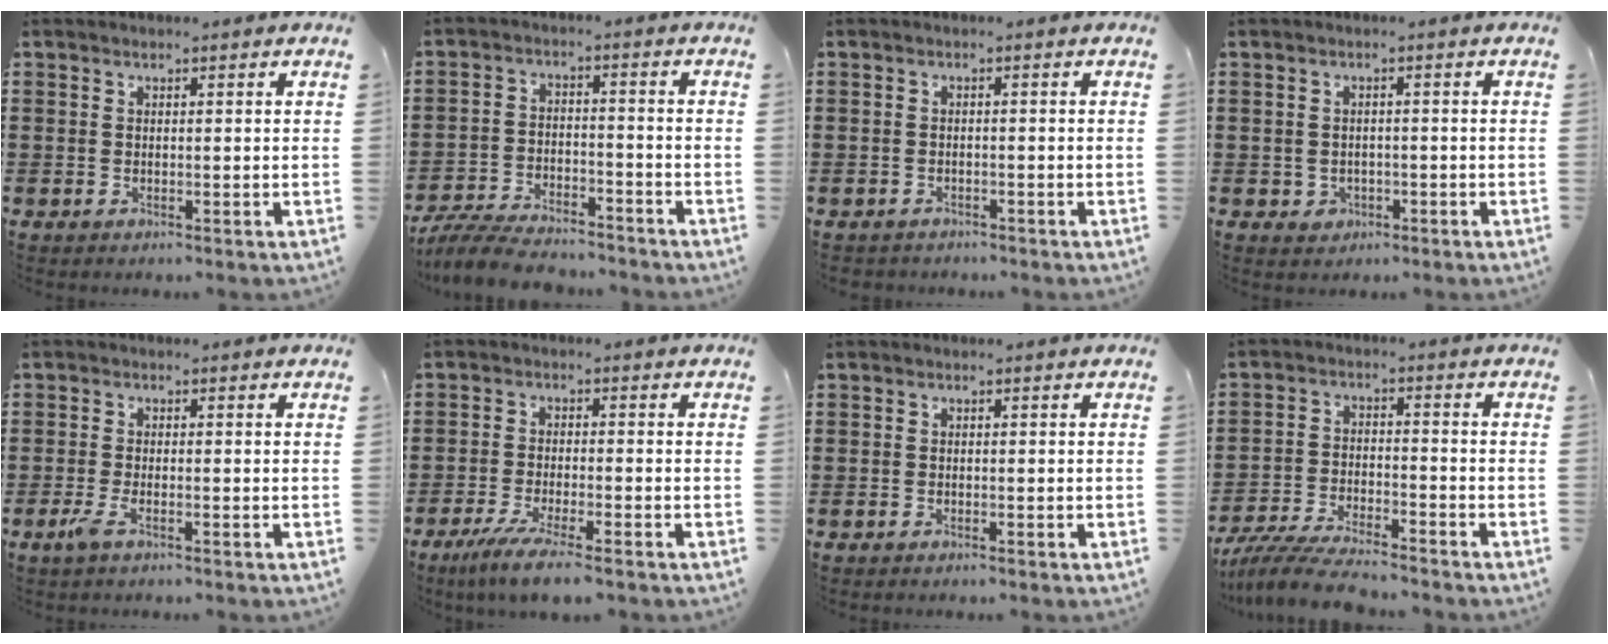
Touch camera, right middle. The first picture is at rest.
{"total": 6.7, "force": [-6.4, 0.9, 1.9], "torque": [-0.043, 0.005, -0.125]}
{"total": 0.8, "force": [-0.8, 0.2, -0.1], "torque": [-0.001, 0.002, -0.018]}
{"total": 1.3, "force": [-0.3, 1.2, 0.4], "torque": [-0.013, 0.005, -0.010]}
{"total": 2.2, "force": [-1.0, 0.4, 2.0], "torque": [-0.050, -0.008, -0.022]}
{"total": 4.6, "force": [-3.6, 0.0, 2.9], "torque": [-0.060, -0.015, -0.068]}
{"total": 0.0}
{"total": 6.7, "force": [-6.3, 0.6, 2.4], "torque": [-0.053, -0.002, -0.122]}